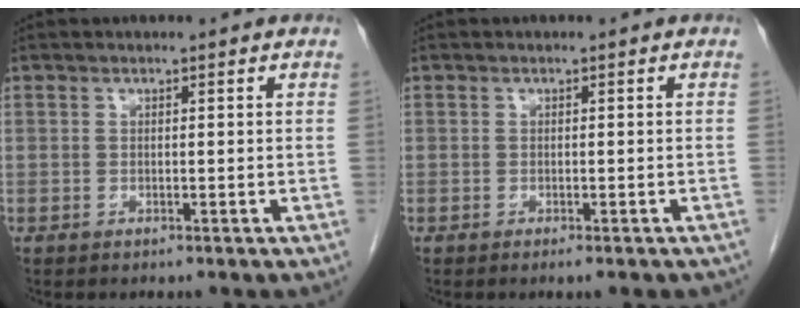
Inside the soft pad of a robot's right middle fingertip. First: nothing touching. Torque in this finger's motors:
{"motor_torque": [0.74, -0.33, 0.02, 0.02]}